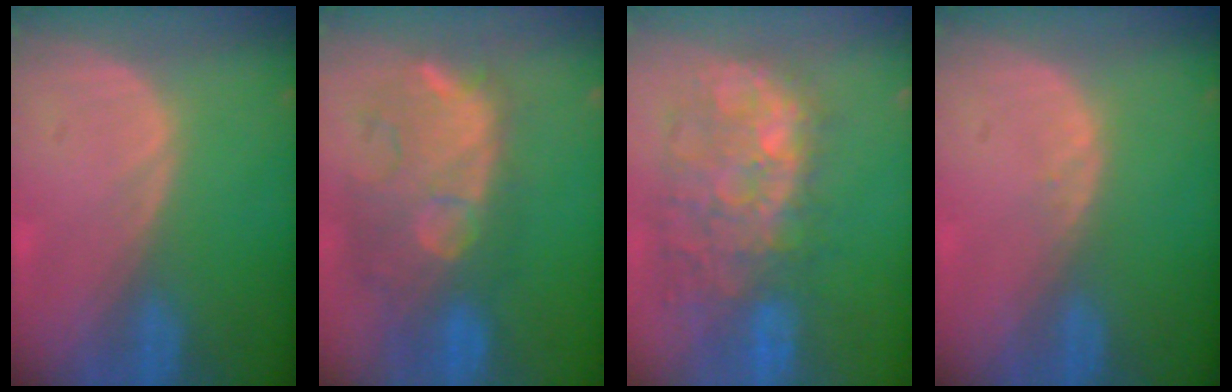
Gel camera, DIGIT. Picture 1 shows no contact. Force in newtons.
{"total": 11.3, "press": 10.5, "slide": 4.4}
{"total": 11.3, "press": 10.5, "slide": 4.1}
{"total": 0.7, "press": 0.6, "slide": 0.2}